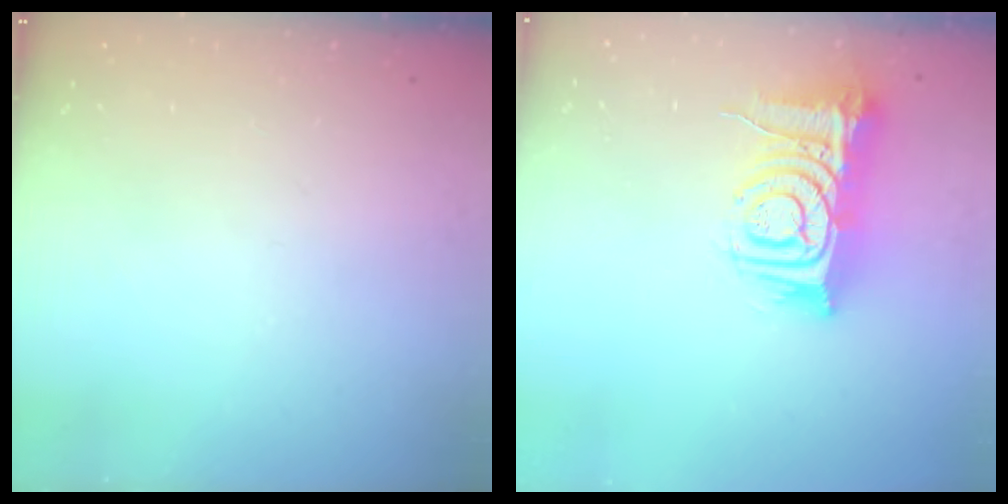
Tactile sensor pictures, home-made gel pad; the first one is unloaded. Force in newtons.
{"total": 12.8, "press": 12.7, "slide": 1.6}